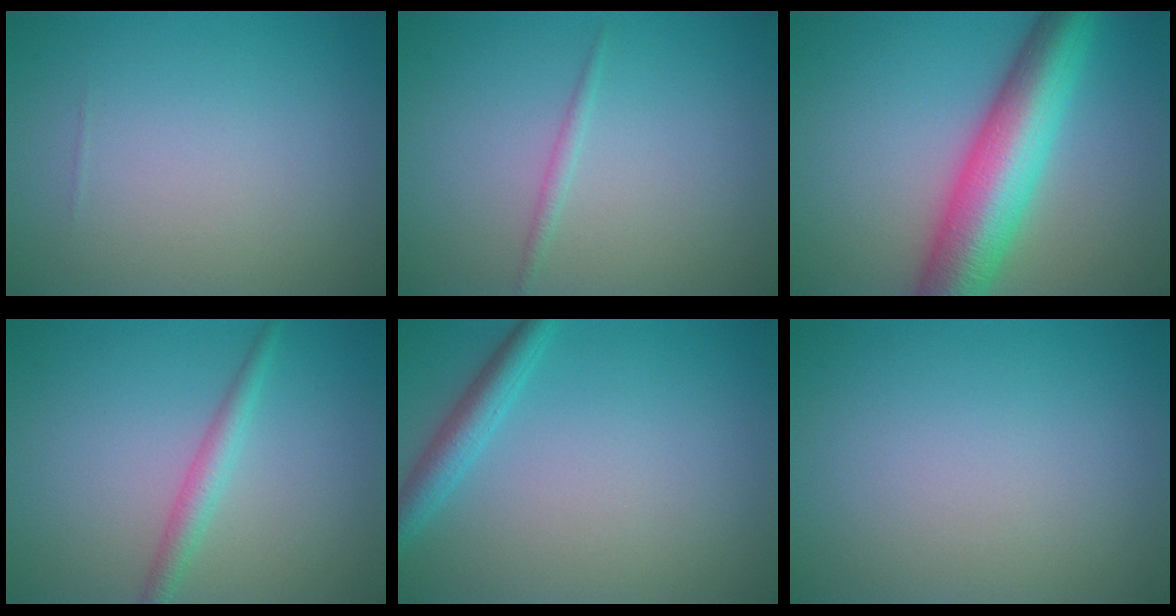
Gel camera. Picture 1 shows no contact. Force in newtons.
{"total": 0.8, "press": 0.8, "slide": 0.0}
{"total": 9.8, "press": 9.8, "slide": 0.2}
{"total": 2.1, "press": 2.1, "slide": 0.0}
{"total": 2.6, "press": 2.6, "slide": 0.2}
{"total": 0.0}